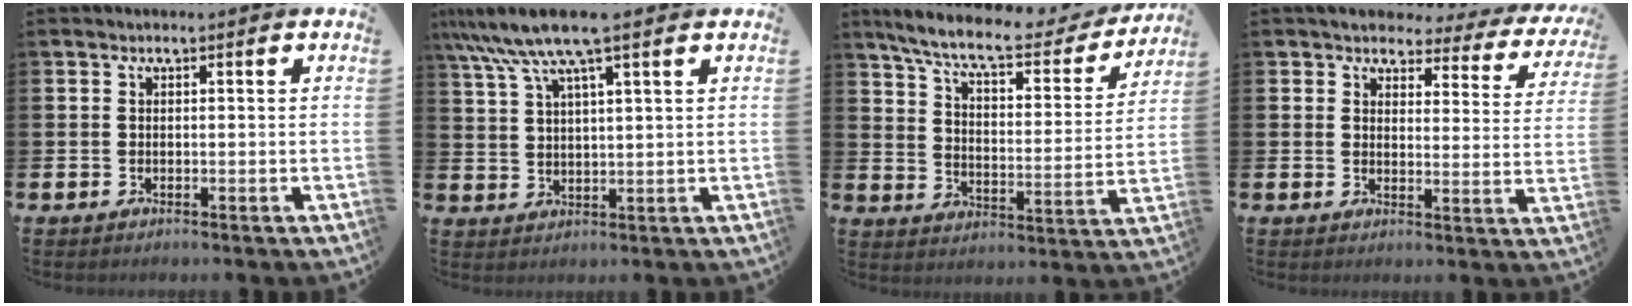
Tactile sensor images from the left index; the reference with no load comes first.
{"total": 8.3, "force": [6.2, 1.0, 5.4], "torque": [-0.121, -0.012, 0.111]}
{"total": 9.0, "force": [7.7, 1.8, 4.2], "torque": [-0.104, -0.048, 0.127]}
{"total": 3.3, "force": [2.8, 1.5, 0.8], "torque": [-0.026, -0.024, 0.040]}